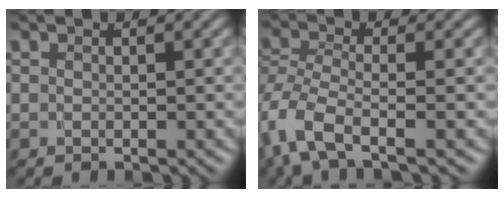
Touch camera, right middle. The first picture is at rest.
{"total": 4.6, "force": [-1.7, 2.7, 3.3], "torque": [-0.104, -0.024, -0.022]}